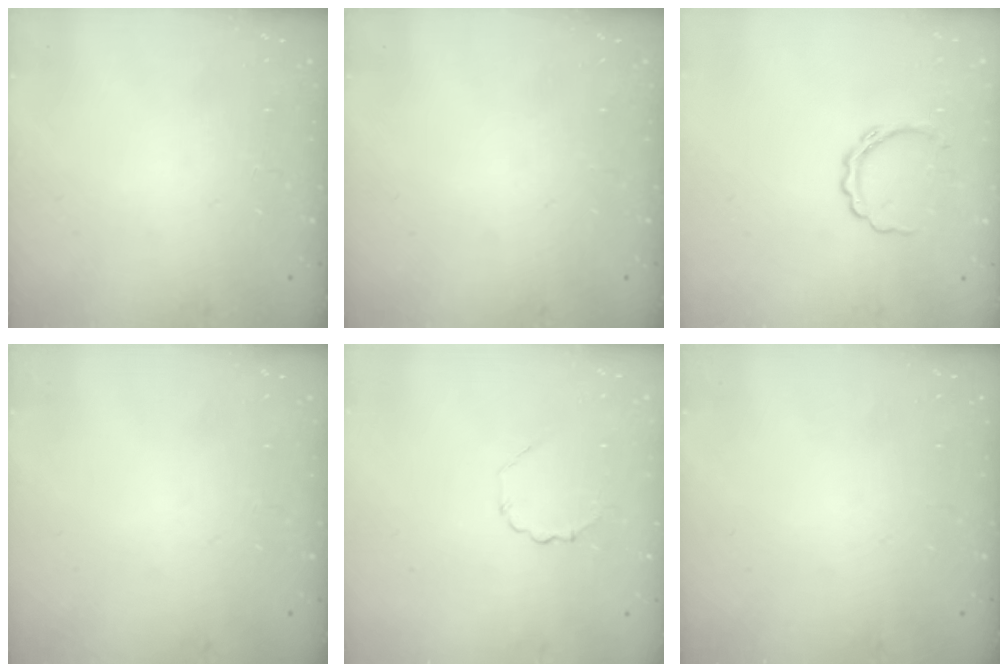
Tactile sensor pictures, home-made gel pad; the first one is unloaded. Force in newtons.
{"total": 0.0}
{"total": 4.6, "press": 4.6, "slide": 0.5}
{"total": 0.0}
{"total": 2.8, "press": 2.6, "slide": 1.1}
{"total": 0.0}